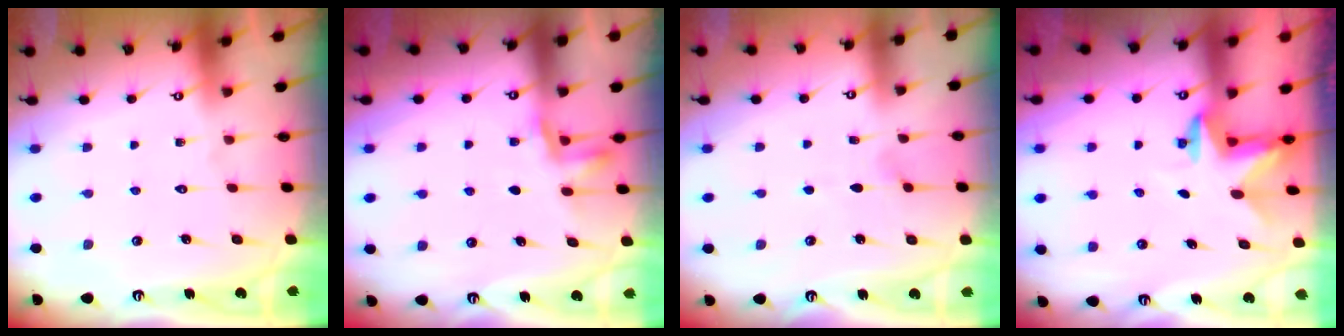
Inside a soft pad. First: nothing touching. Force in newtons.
{"total": 3.4, "press": 3.4, "slide": 0.6}
{"total": 3.0, "press": 2.5, "slide": 1.6}
{"total": 2.4, "press": 2.3, "slide": 0.4}